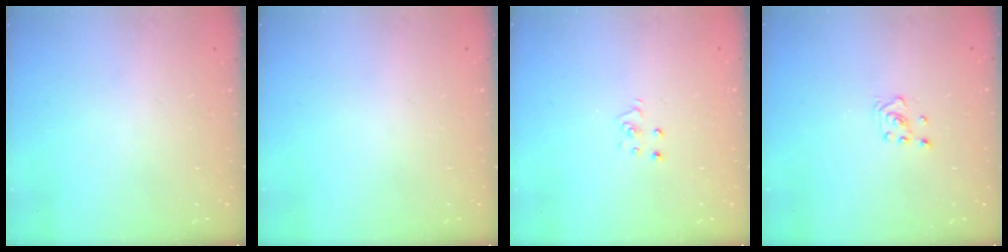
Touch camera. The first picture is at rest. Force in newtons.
{"total": 0.0}
{"total": 3.6, "press": 3.6, "slide": 0.2}
{"total": 2.8, "press": 2.6, "slide": 1.1}